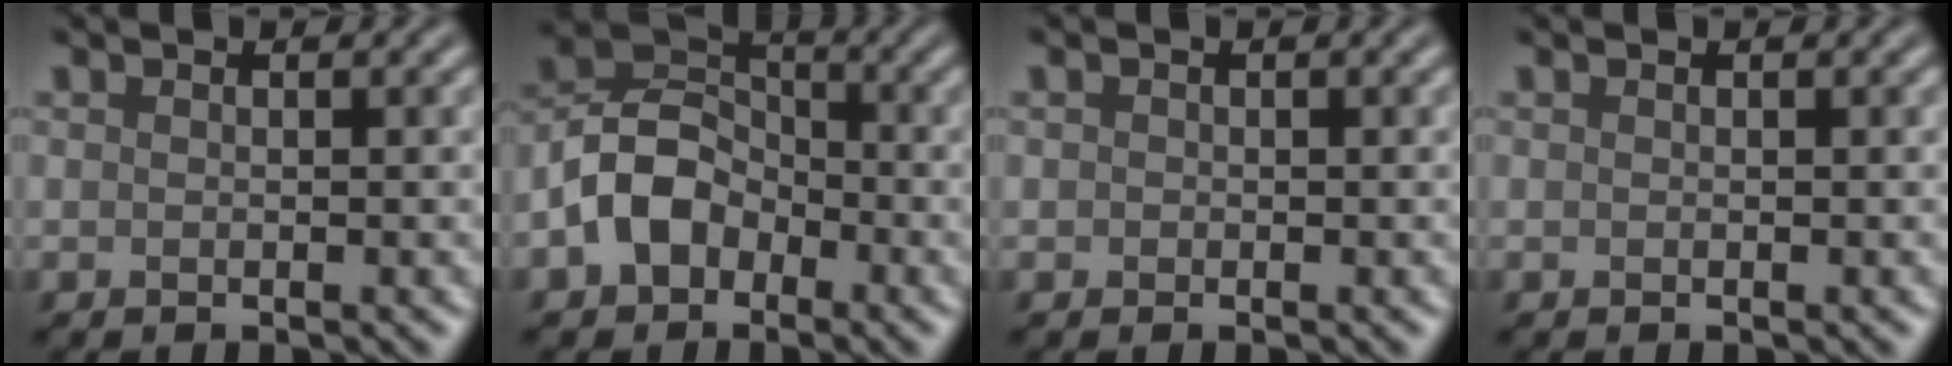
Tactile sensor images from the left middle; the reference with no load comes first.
{"total": 5.6, "force": [-2.4, 4.2, 3.0], "torque": [-0.055, 0.010, -0.060]}
{"total": 0.6, "force": [0.2, 0.6, 0.1], "torque": [0.005, 0.000, -0.007]}
{"total": 0.0}